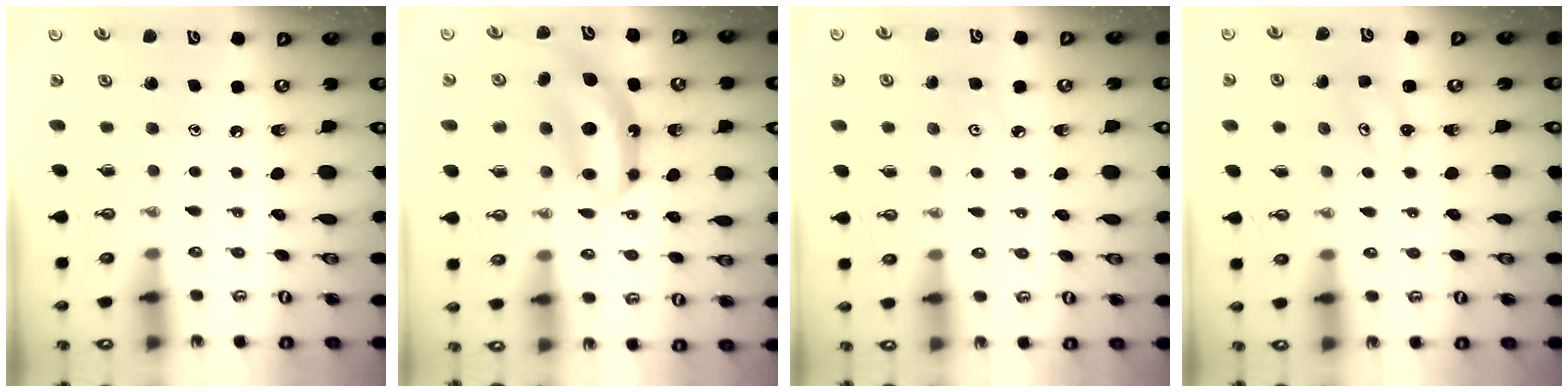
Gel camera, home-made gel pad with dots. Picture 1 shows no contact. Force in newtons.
{"total": 8.0, "press": 8.0, "slide": 0.5}
{"total": 4.1, "press": 4.1, "slide": 0.6}
{"total": 3.5, "press": 3.5, "slide": 0.4}